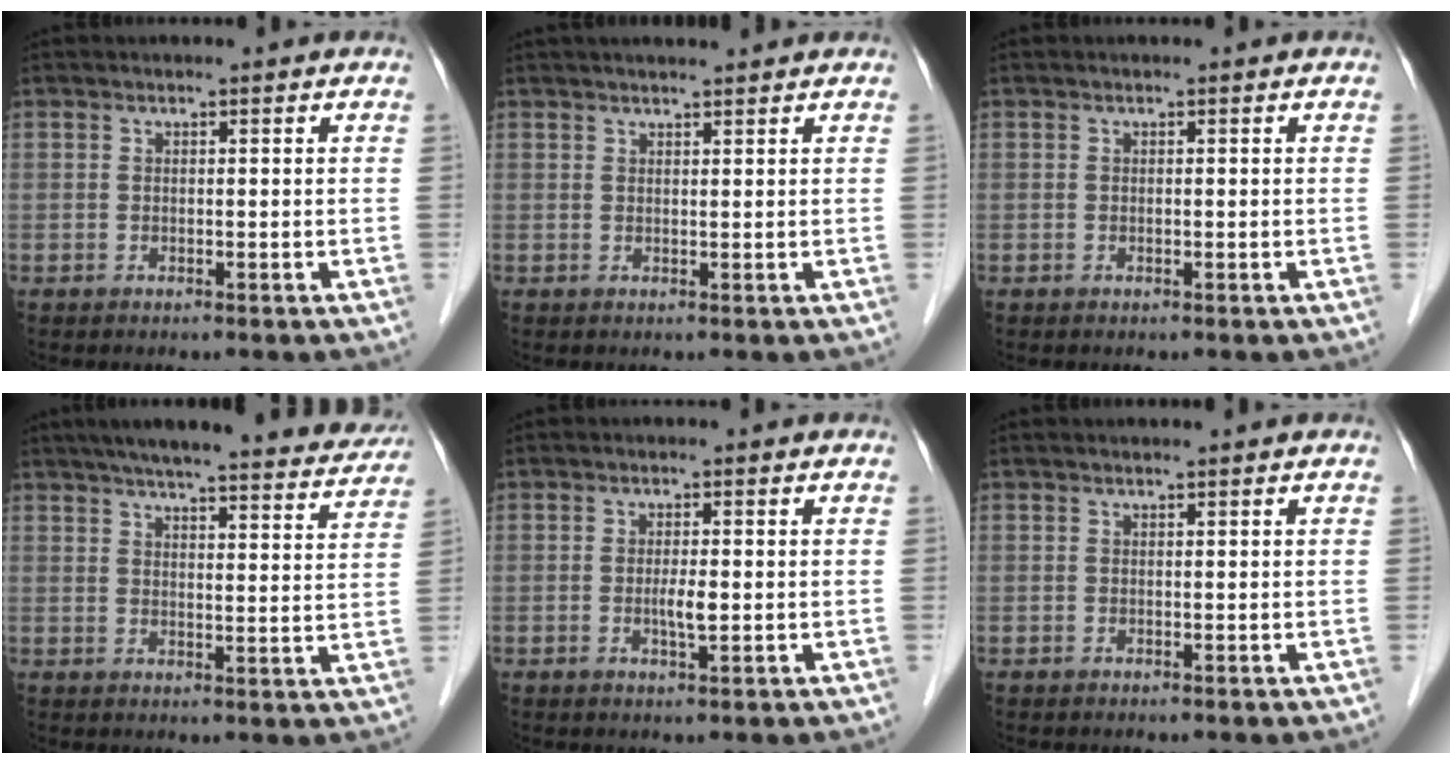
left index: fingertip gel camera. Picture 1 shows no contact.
{"total": 5.4, "force": [4.7, 0.6, 2.4], "torque": [-0.032, 0.029, 0.069]}
{"total": 0.0}
{"total": 23.8, "force": [21.2, 3.4, 10.4], "torque": [-0.154, -0.005, 0.262]}
{"total": 2.3, "force": [-0.2, 0.4, 2.3], "torque": [-0.046, -0.002, -0.003]}
{"total": 0.8, "force": [0.7, 0.0, 0.3], "torque": [-0.006, 0.010, 0.014]}